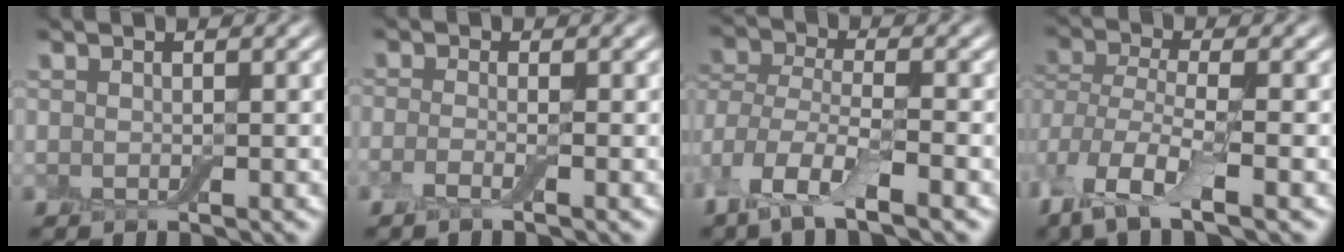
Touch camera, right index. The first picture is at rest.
{"total": 1.0, "force": [-0.7, 0.1, 0.8], "torque": [-0.020, -0.002, -0.020]}
{"total": 8.7, "force": [-4.2, 3.9, 6.5], "torque": [-0.142, -0.009, -0.086]}
{"total": 9.1, "force": [-4.3, 3.7, 7.1], "torque": [-0.166, -0.012, -0.083]}